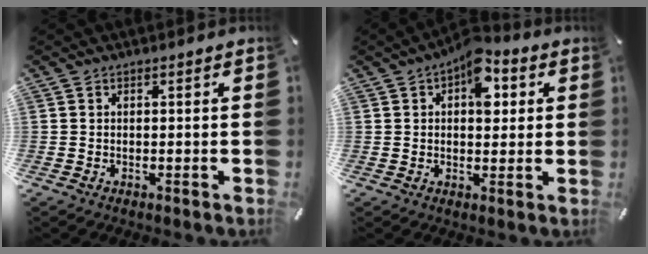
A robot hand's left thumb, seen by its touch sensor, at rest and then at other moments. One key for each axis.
{"total": 9.4, "fx": 3.3, "fy": 5.6, "fz": 6.7, "tx": -0.071, "ty": -0.013, "tz": 0.050}